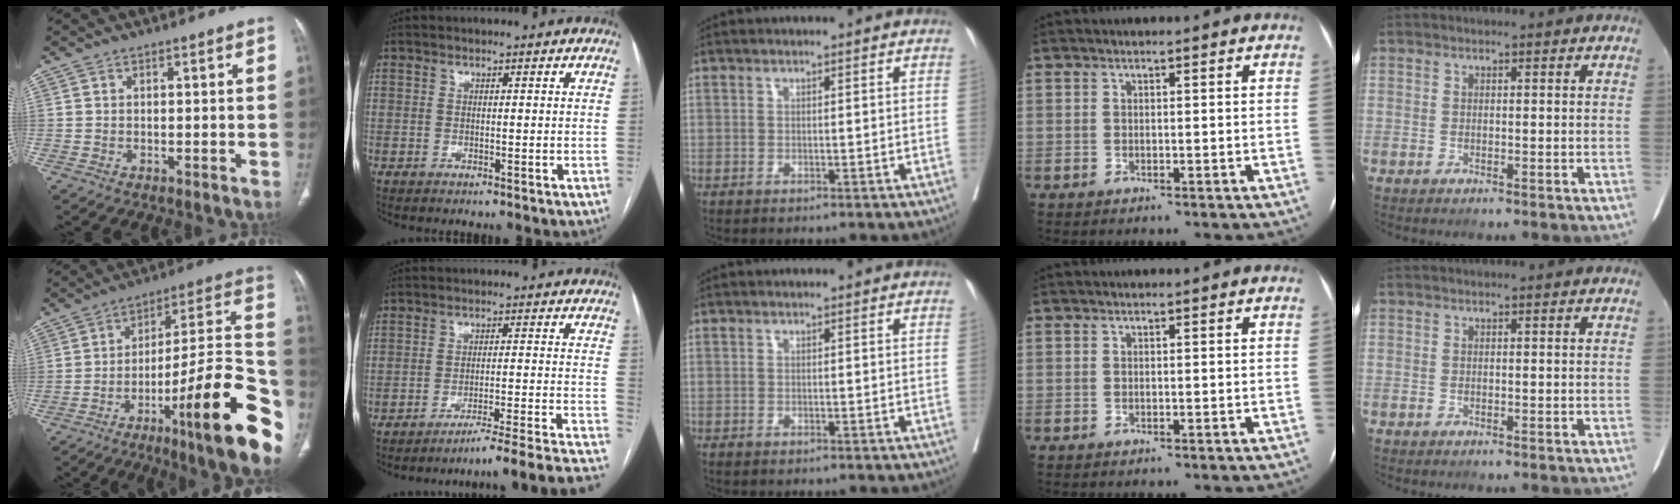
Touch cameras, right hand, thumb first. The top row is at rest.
{"thumb": {"total": 27.1, "force": [-11.5, 4.9, 24.0], "torque": [-0.290, 0.071, -0.170]}, "index": {"total": 19.7, "force": [-18.4, -3.3, 6.4], "torque": [-0.028, -0.020, -0.240]}}